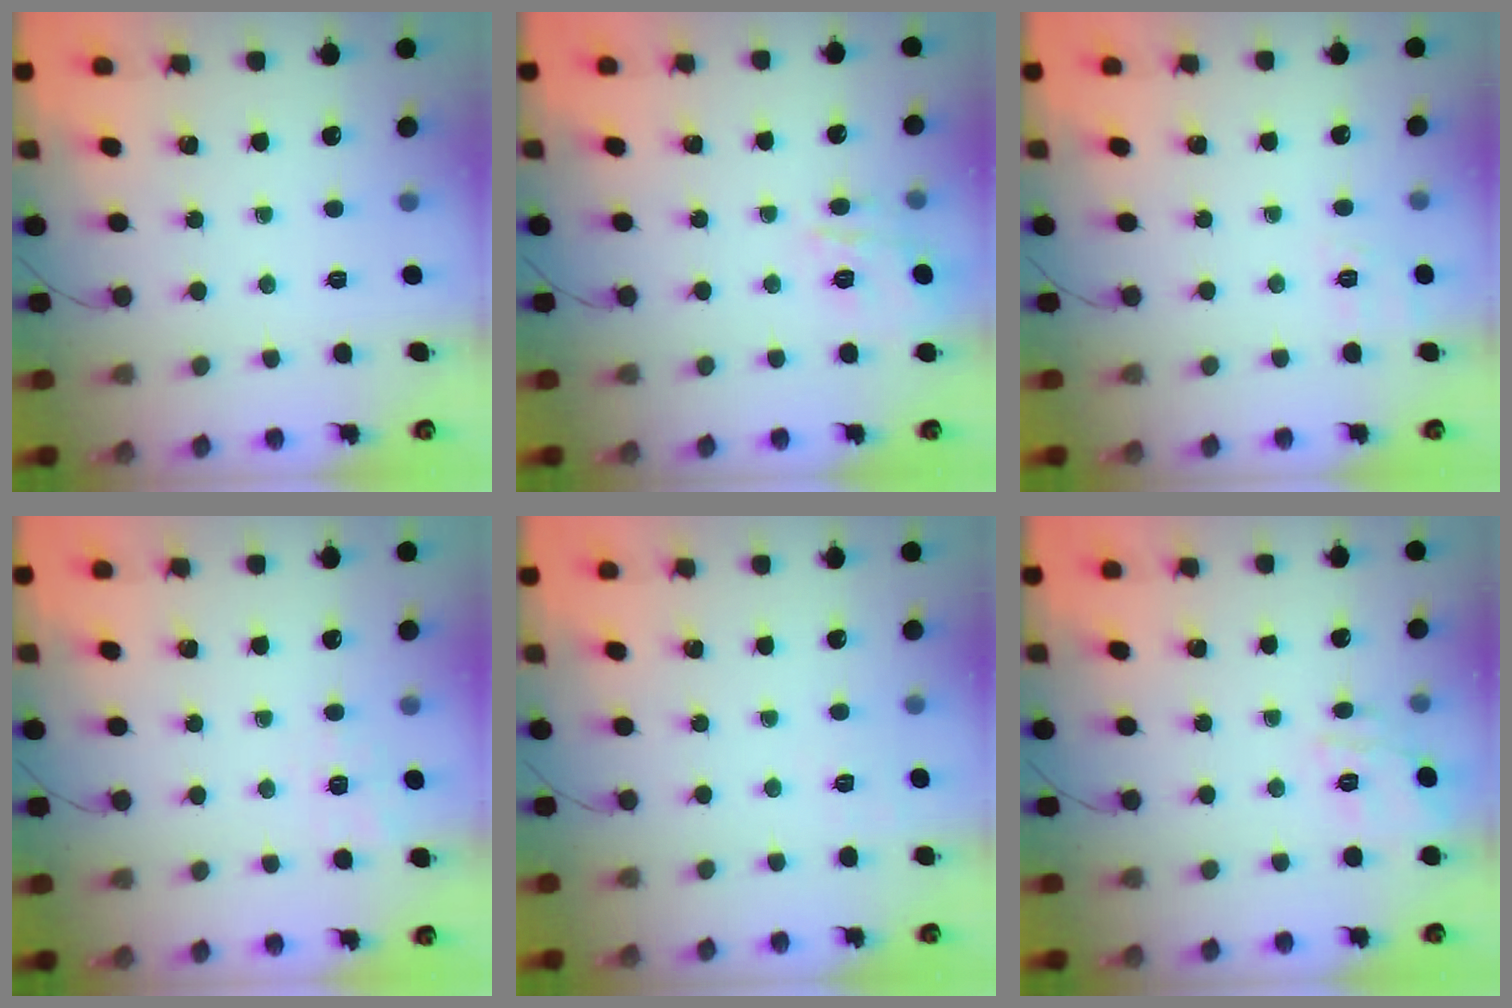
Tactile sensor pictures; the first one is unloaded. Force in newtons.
{"total": 8.5, "press": 8.5, "slide": 0.7}
{"total": 2.0, "press": 1.1, "slide": 1.7}
{"total": 2.0, "press": 1.1, "slide": 1.6}
{"total": 2.8, "press": 2.4, "slide": 1.5}
{"total": 11.0, "press": 11.0, "slide": 1.4}